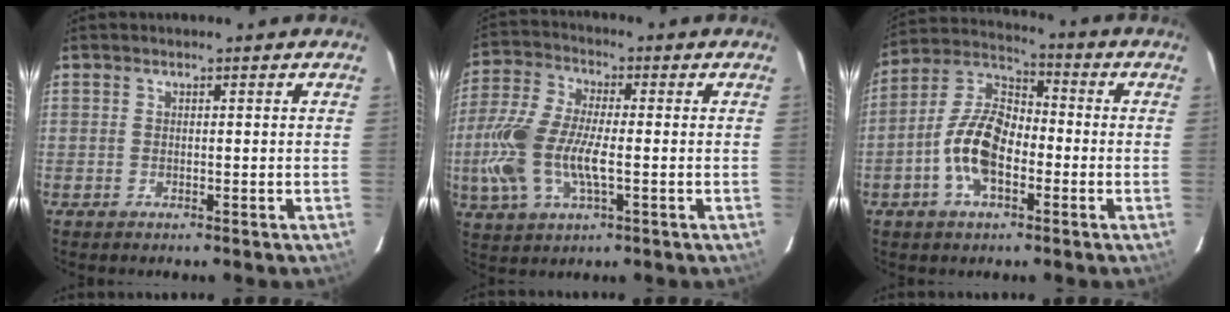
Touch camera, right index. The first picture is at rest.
{"total": 14.3, "force": [-2.6, 6.1, 12.7], "torque": [-0.289, -0.001, -0.052]}
{"total": 12.0, "force": [-3.8, 6.3, 9.4], "torque": [-0.197, 0.016, -0.072]}